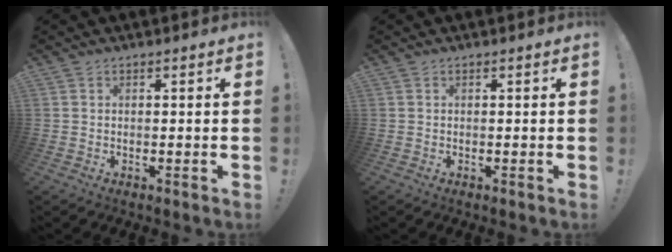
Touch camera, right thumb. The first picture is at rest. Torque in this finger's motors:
{"motor_torque": [0.00, 0.00, 0.00, 0.00, 0.00]}